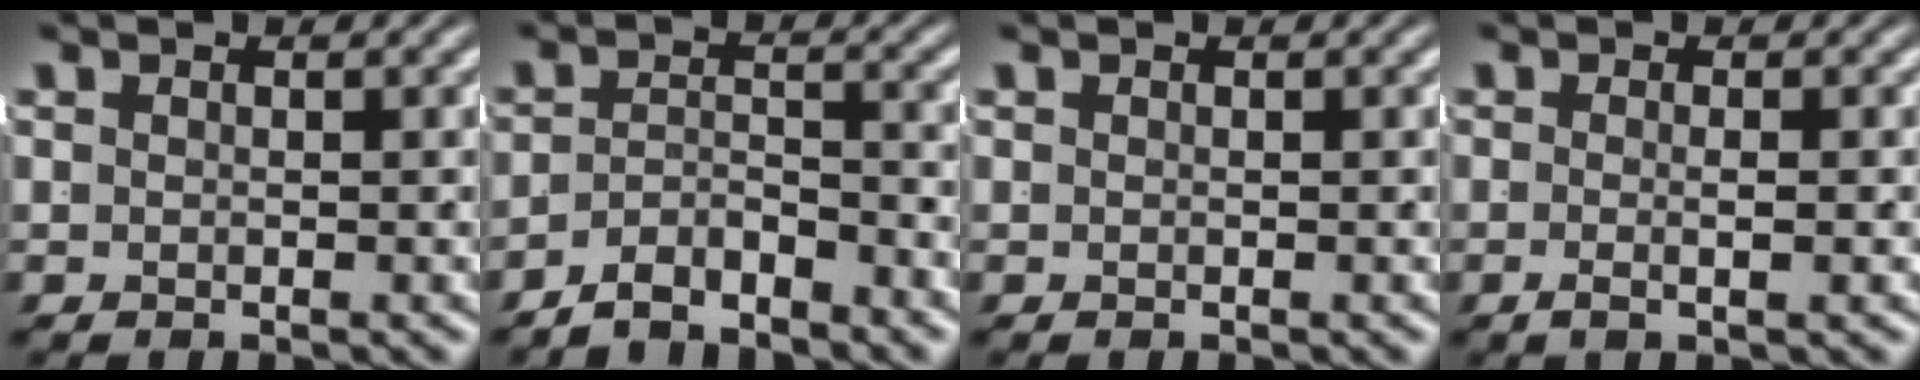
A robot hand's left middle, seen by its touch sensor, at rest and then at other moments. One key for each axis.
{"total": 4.0, "fx": -3.6, "fy": 1.3, "fz": 1.2, "tx": -0.009, "ty": -0.008, "tz": -0.063}
{"total": 0.0}
{"total": 1.6, "fx": -0.9, "fy": -0.3, "fz": 1.4, "tx": -0.029, "ty": -0.007, "tz": -0.012}